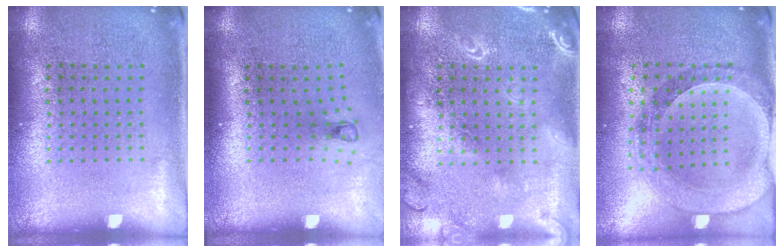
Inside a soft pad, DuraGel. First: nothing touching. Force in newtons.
{"total": 0.8, "press": 0.4, "slide": 0.7}
{"total": 1.7, "press": 1.7, "slide": 0.2}
{"total": 1.6, "press": 1.5, "slide": 0.3}